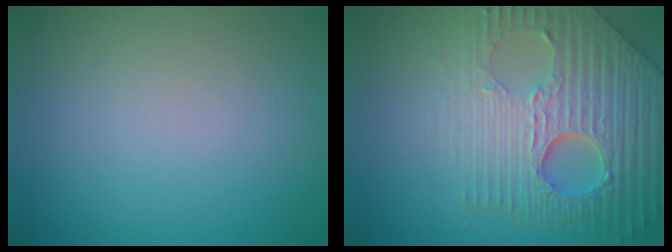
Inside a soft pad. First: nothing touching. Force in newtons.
{"total": 7.9, "press": 6.0, "slide": 5.1}